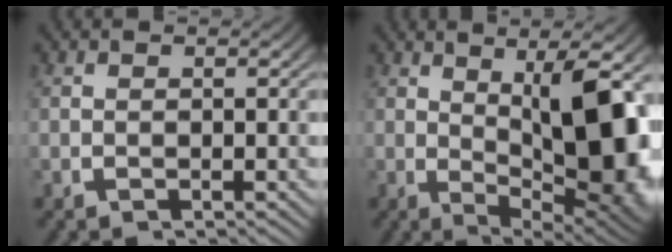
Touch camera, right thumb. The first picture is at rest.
{"total": 13.6, "force": [-0.6, 6.0, 12.2], "torque": [-0.189, -0.027, 0.016]}